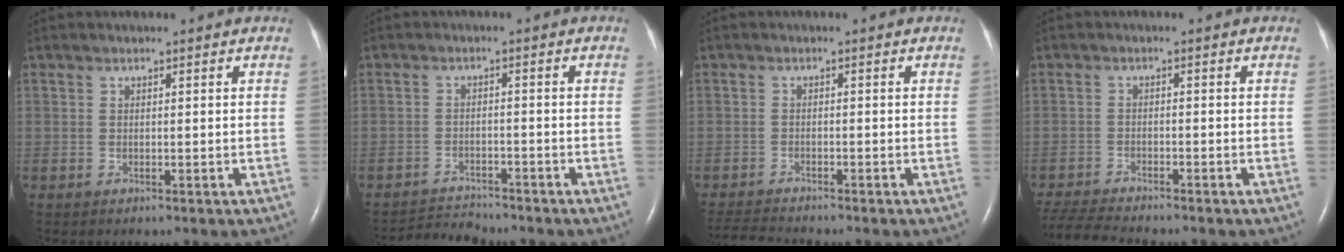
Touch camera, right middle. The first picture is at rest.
{"total": 3.9, "force": [-3.8, 0.0, -0.8], "torque": [0.010, -0.012, -0.064]}
{"total": 4.2, "force": [-4.1, -0.5, 0.8], "torque": [-0.017, -0.021, -0.072]}
{"total": 7.4, "force": [-7.0, 0.2, 2.4], "torque": [-0.045, -0.019, -0.120]}